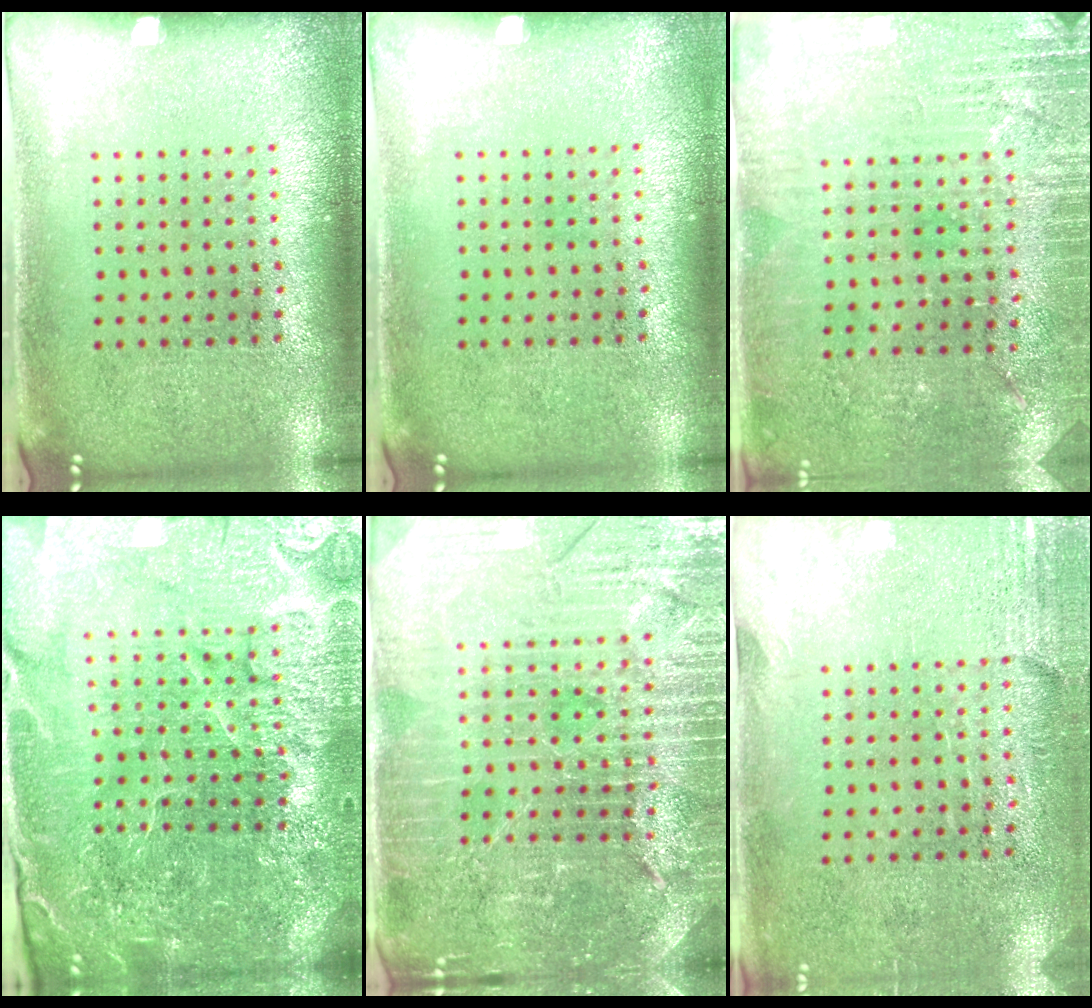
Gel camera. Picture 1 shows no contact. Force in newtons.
{"total": 0.0}
{"total": 2.8, "press": 2.8, "slide": 0.5}
{"total": 5.8, "press": 5.2, "slide": 2.5}
{"total": 4.9, "press": 4.6, "slide": 1.7}
{"total": 2.7, "press": 2.4, "slide": 1.4}